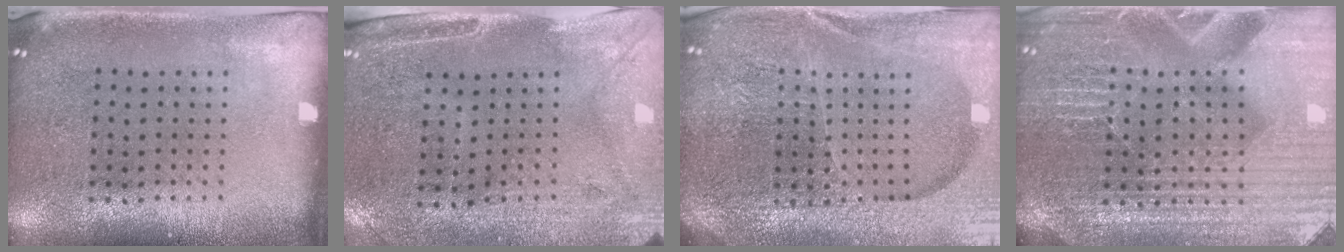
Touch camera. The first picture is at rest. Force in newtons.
{"total": 2.9, "press": 2.5, "slide": 1.5}
{"total": 5.6, "press": 5.1, "slide": 2.4}
{"total": 5.3, "press": 4.9, "slide": 2.1}